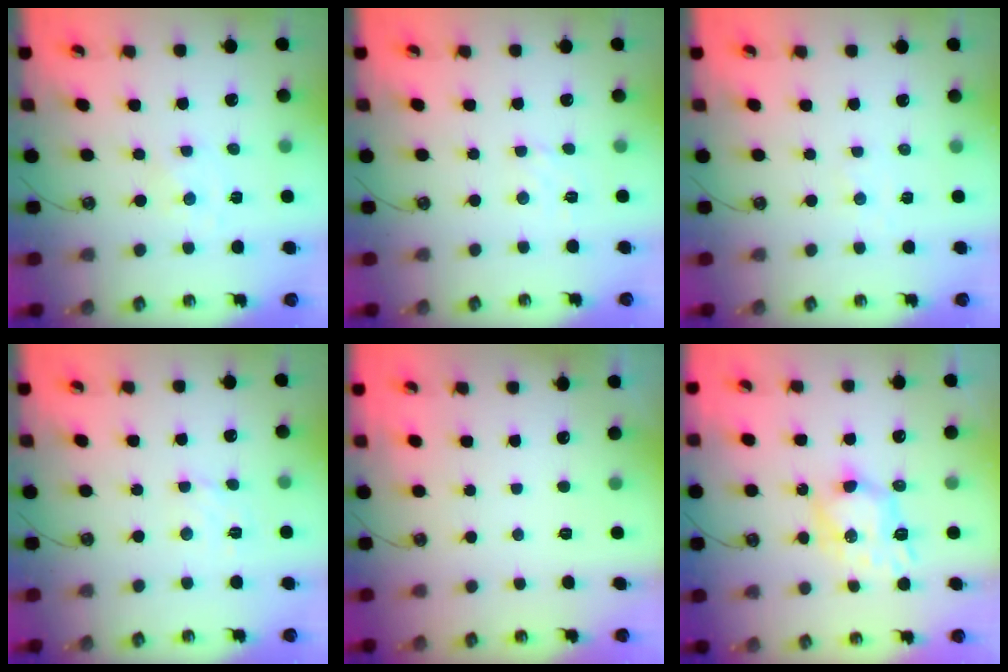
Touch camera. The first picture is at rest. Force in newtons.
{"total": 2.1, "press": 2.1, "slide": 0.5}
{"total": 1.1, "press": 1.0, "slide": 0.2}
{"total": 2.9, "press": 2.9, "slide": 0.2}
{"total": 0.0}
{"total": 7.7, "press": 7.7, "slide": 0.1}